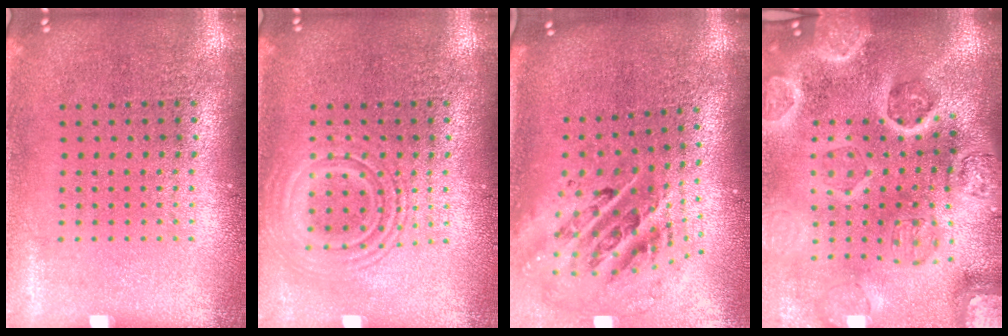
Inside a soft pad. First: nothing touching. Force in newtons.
{"total": 2.6, "press": 2.6, "slide": 0.5}
{"total": 2.4, "press": 1.6, "slide": 1.7}
{"total": 5.3, "press": 4.6, "slide": 2.7}